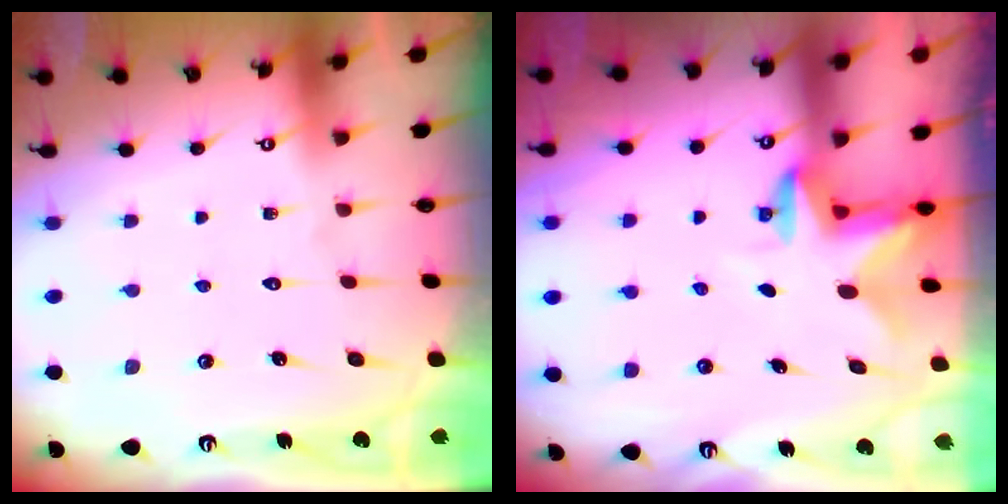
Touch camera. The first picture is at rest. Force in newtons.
{"total": 2.8, "press": 2.7, "slide": 0.5}